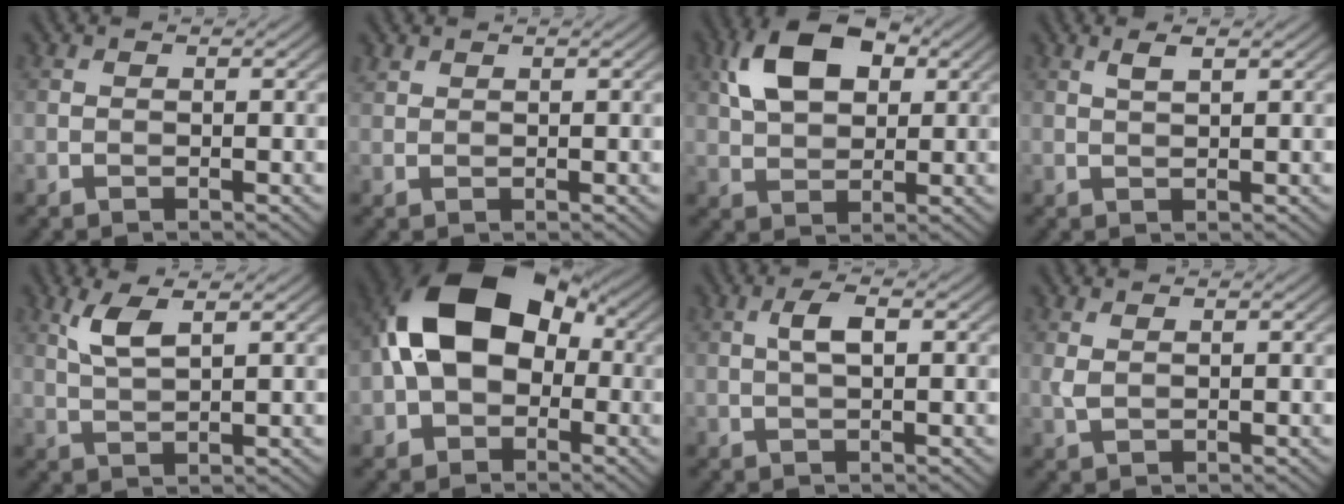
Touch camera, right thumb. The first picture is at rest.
{"total": 1.1, "force": [0.9, 0.5, 0.3], "torque": [-0.009, 0.003, 0.024]}
{"total": 9.9, "force": [3.4, 5.9, 7.2], "torque": [-0.148, 0.019, 0.058]}
{"total": 1.8, "force": [1.0, 0.3, 1.5], "torque": [-0.037, 0.003, 0.021]}
{"total": 3.9, "force": [2.0, 0.9, 3.3], "torque": [-0.080, 0.001, 0.044]}
{"total": 14.5, "force": [0.4, 10.0, 10.6], "torque": [-0.204, 0.002, -0.002]}
{"total": 2.7, "force": [0.5, 0.8, 2.5], "torque": [-0.053, 0.007, 0.007]}
{"total": 1.3, "force": [0.5, 0.5, 1.0], "torque": [-0.034, 0.000, 0.014]}